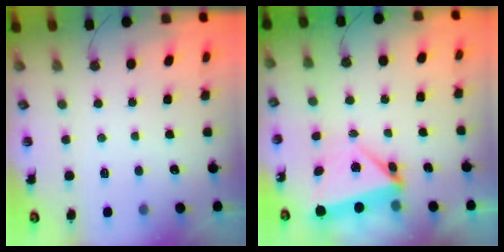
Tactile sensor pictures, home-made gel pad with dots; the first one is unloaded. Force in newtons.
{"total": 5.7, "press": 5.6, "slide": 0.7}